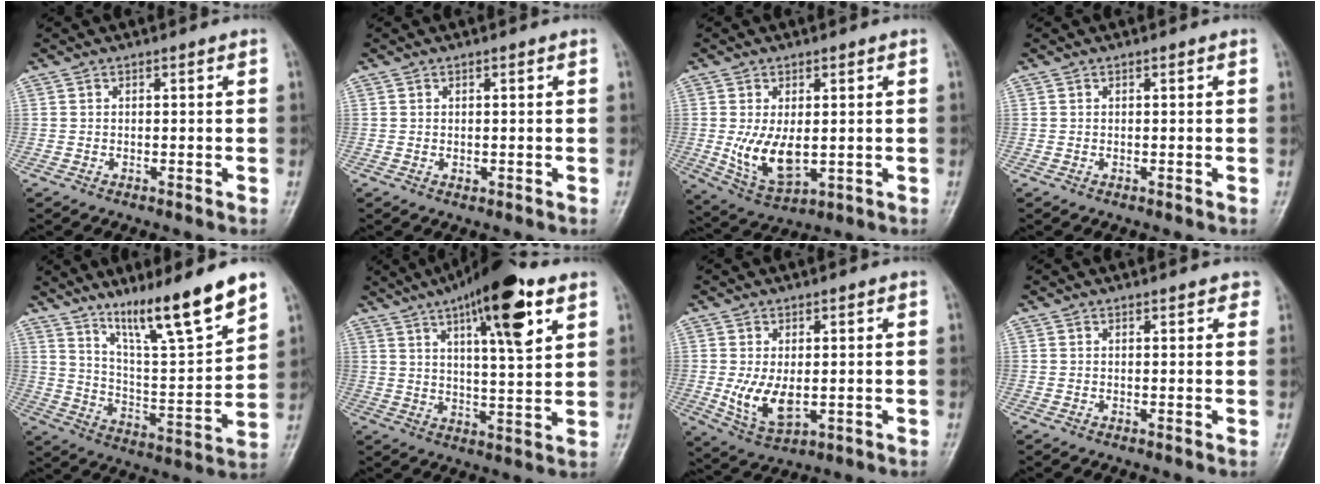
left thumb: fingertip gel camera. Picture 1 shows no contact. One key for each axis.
{"total": 0.9, "fx": 0.2, "fy": 0.6, "fz": 0.7, "tx": -0.010, "ty": -0.002, "tz": 0.007}
{"total": 8.9, "fx": -0.2, "fy": 4.8, "fz": 7.5, "tx": -0.131, "ty": -0.018, "tz": 0.012}
{"total": 0.0}
{"total": 16.7, "fx": 11.9, "fy": 1.8, "fz": 11.6, "tx": -0.174, "ty": -0.073, "tz": 0.209}
{"total": 16.7, "fx": 8.5, "fy": 4.3, "fz": 13.7, "tx": -0.197, "ty": -0.025, "tz": 0.131}
{"total": 7.5, "fx": -0.3, "fy": 4.1, "fz": 6.2, "tx": -0.111, "ty": -0.016, "tz": 0.008}
{"total": 1.9, "fx": 1.5, "fy": 0.8, "fz": 0.9, "tx": 0.006, "ty": -0.001, "tz": 0.013}